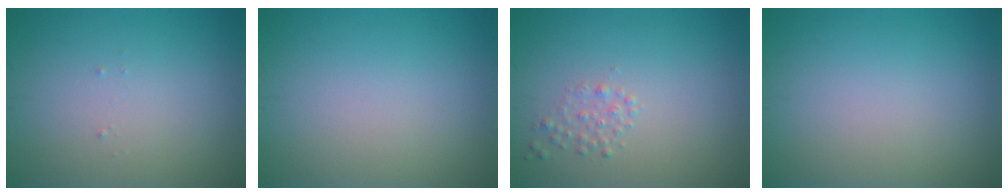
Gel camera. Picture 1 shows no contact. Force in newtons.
{"total": 0.0}
{"total": 1.1, "press": 1.1, "slide": 0.0}
{"total": 0.0}